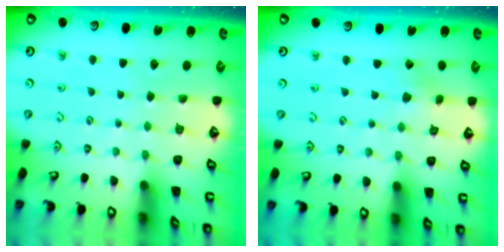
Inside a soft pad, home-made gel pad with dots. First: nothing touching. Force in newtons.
{"total": 1.5, "press": 1.5, "slide": 0.2}